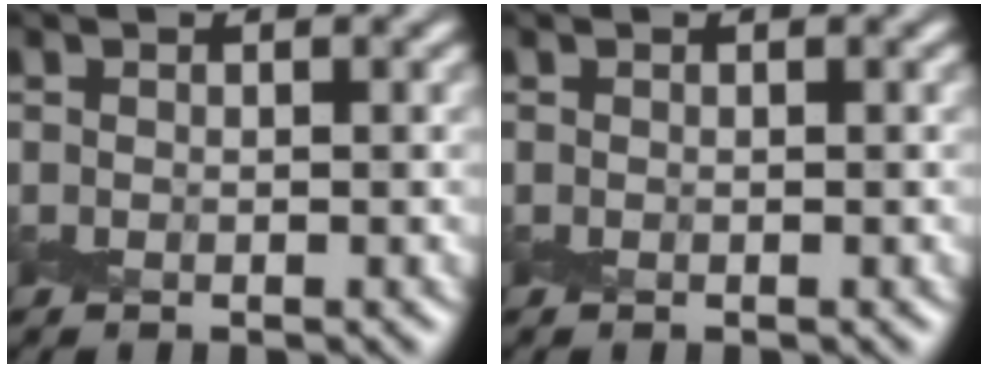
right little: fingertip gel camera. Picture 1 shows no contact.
{"total": 0.0}